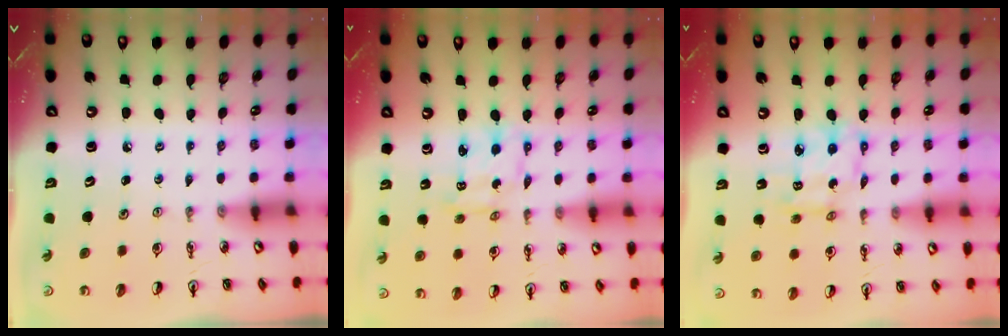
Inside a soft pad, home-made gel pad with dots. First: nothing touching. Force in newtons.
{"total": 3.5, "press": 3.5, "slide": 0.1}
{"total": 7.3, "press": 7.3, "slide": 0.5}